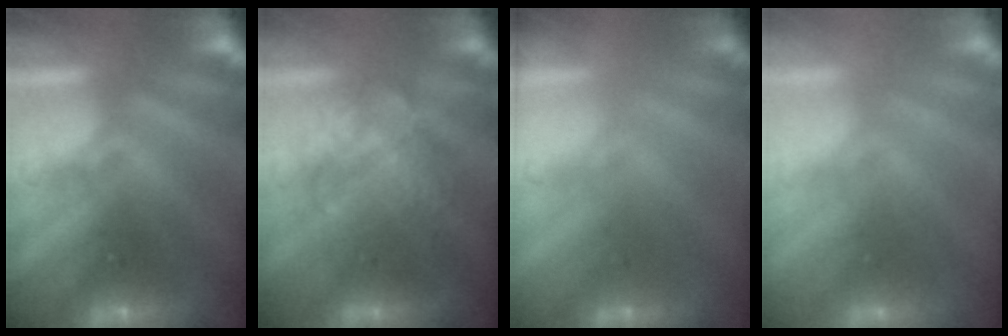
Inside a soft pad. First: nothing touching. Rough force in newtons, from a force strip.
{"total": 2.3}
{"total": 1.7}
{"total": 2.4}